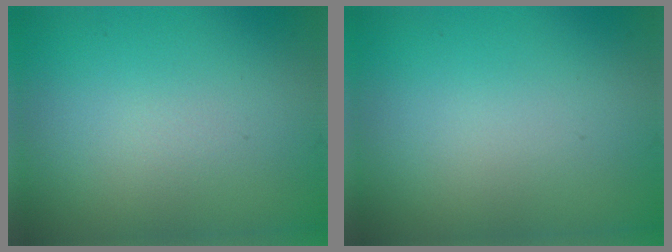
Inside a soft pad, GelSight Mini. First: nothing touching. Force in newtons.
{"total": 0.0}